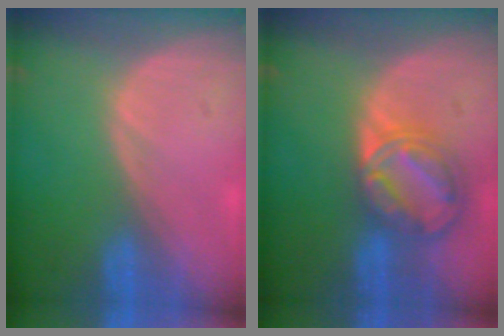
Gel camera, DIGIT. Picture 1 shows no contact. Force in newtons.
{"total": 8.5, "press": 7.2, "slide": 4.5}